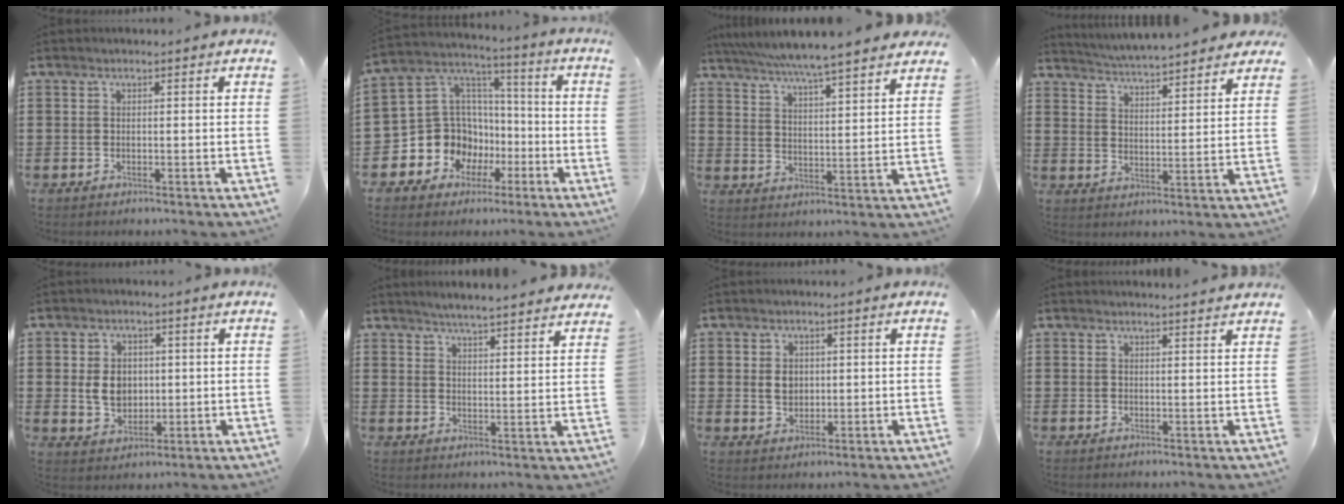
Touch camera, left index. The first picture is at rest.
{"total": 11.1, "force": [-4.1, 10.0, 2.7], "torque": [-0.099, 0.001, -0.068]}
{"total": 6.1, "force": [5.6, -0.8, 2.3], "torque": [-0.067, -0.035, 0.094]}
{"total": 4.3, "force": [4.3, -0.2, 0.6], "torque": [-0.034, -0.027, 0.071]}
{"total": 5.0, "force": [0.3, 3.9, 3.1], "torque": [-0.063, 0.008, 0.001]}
{"total": 4.0, "force": [4.0, -0.6, 0.5], "torque": [-0.026, -0.021, 0.069]}
{"total": 2.9, "force": [0.4, 2.2, 1.7], "torque": [-0.032, 0.005, 0.004]}
{"total": 1.7, "force": [1.6, -0.3, 0.3], "torque": [-0.010, -0.001, 0.032]}